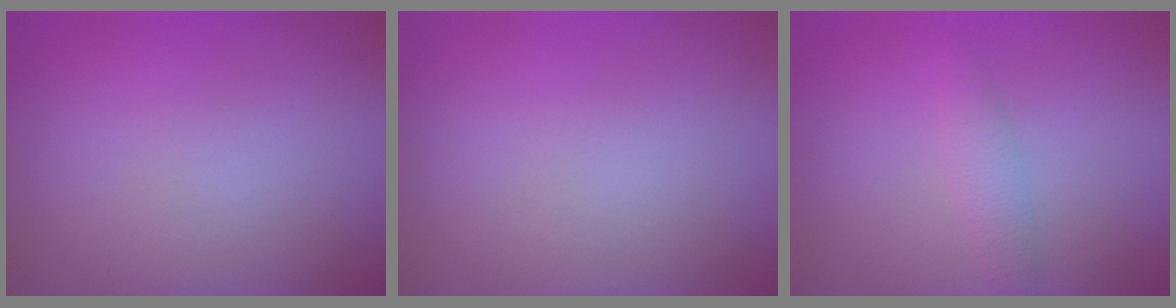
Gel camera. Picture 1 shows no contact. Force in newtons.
{"total": 0.0}
{"total": 1.5, "press": 1.5, "slide": 0.0}